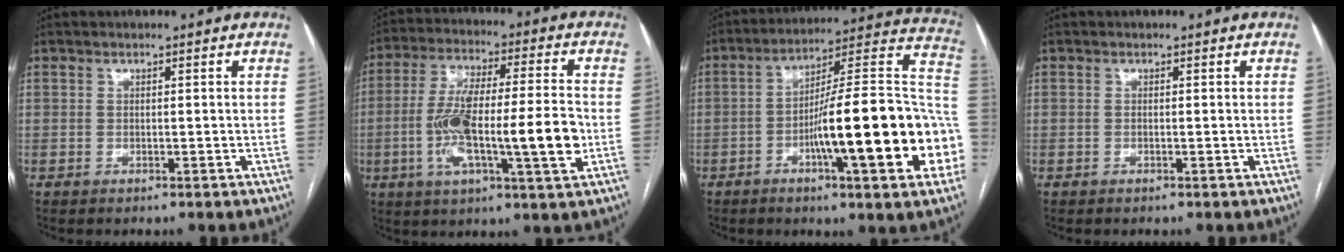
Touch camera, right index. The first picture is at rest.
{"total": 16.7, "force": [-3.1, 2.2, 16.2], "torque": [-0.294, 0.007, -0.052]}
{"total": 25.0, "force": [-6.4, 2.7, 24.0], "torque": [-0.267, 0.019, -0.093]}
{"total": 0.0}